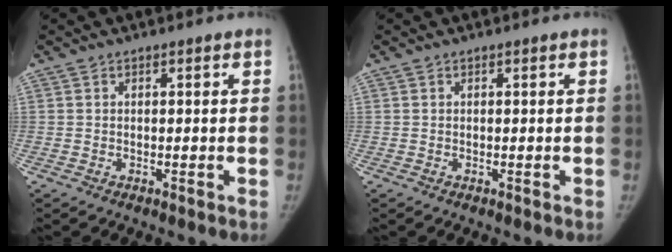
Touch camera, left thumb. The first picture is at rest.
{"total": 0.0}